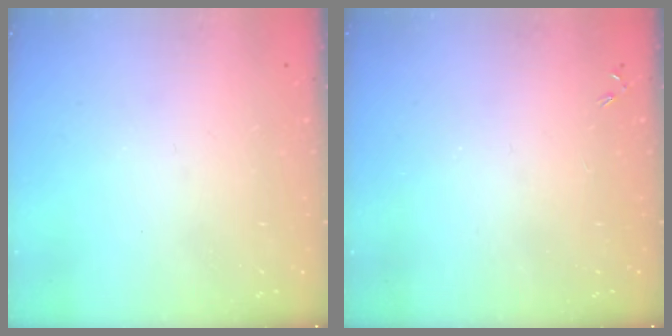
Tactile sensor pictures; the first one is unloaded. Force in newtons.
{"total": 0.0}